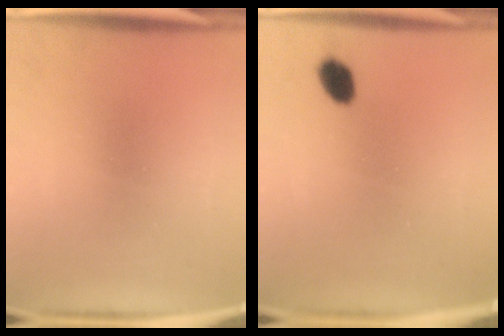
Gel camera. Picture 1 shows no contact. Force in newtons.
{"total": 3.7}